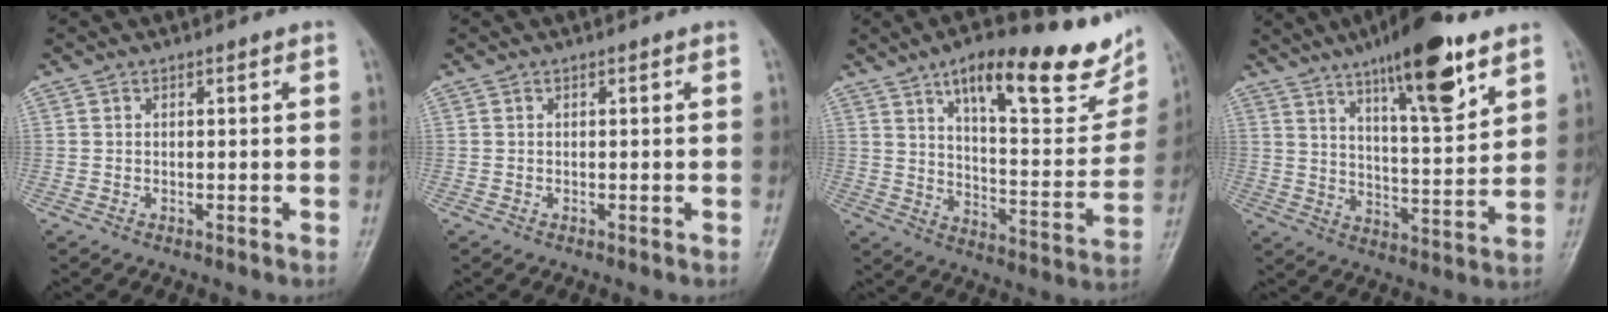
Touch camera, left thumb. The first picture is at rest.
{"total": 0.0}
{"total": 24.5, "force": [14.8, 8.0, 17.8], "torque": [-0.201, -0.045, 0.219]}
{"total": 17.0, "force": [10.4, 4.3, 12.8], "torque": [-0.179, -0.051, 0.168]}